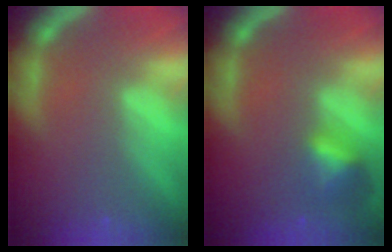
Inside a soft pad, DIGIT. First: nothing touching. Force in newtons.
{"total": 2.9}